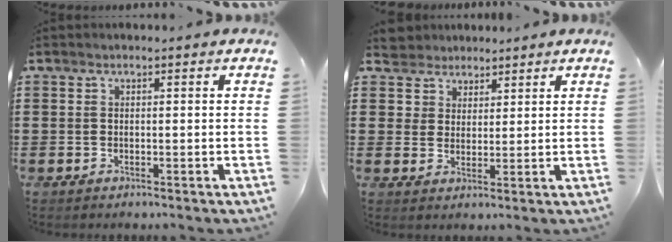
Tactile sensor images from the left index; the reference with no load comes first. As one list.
[{"total": 4.0, "force": [2.9, 2.7, -0.5], "torque": [-0.013, 0.003, 0.053]}]